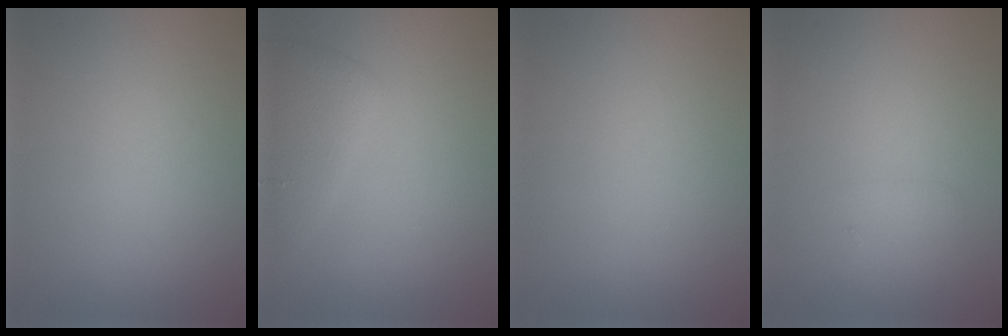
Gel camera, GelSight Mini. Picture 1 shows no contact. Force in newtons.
{"total": 2.6, "press": 2.6, "slide": 0.2}
{"total": 0.0}
{"total": 1.0, "press": 1.0, "slide": 0.1}